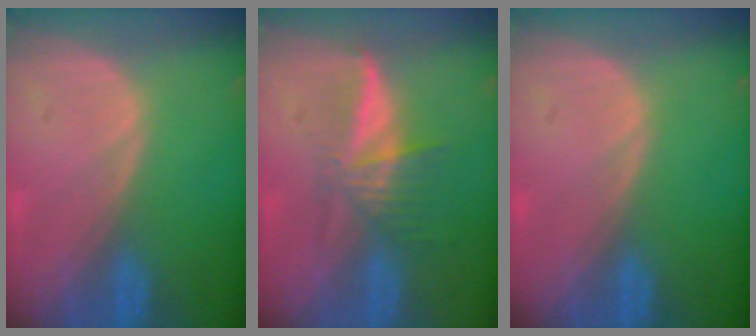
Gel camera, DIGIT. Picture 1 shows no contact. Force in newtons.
{"total": 6.0, "press": 5.5, "slide": 2.4}
{"total": 0.0}